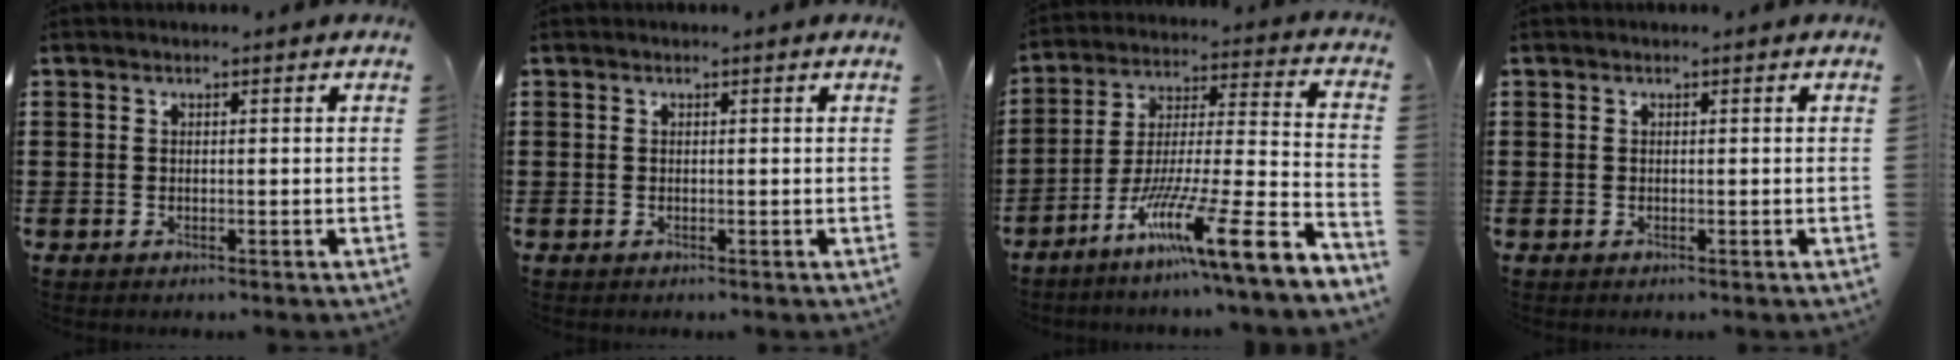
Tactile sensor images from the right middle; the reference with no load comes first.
{"total": 0.0}
{"total": 13.0, "force": [-8.4, 0.1, 9.9], "torque": [-0.169, -0.011, -0.159]}
{"total": 0.0}